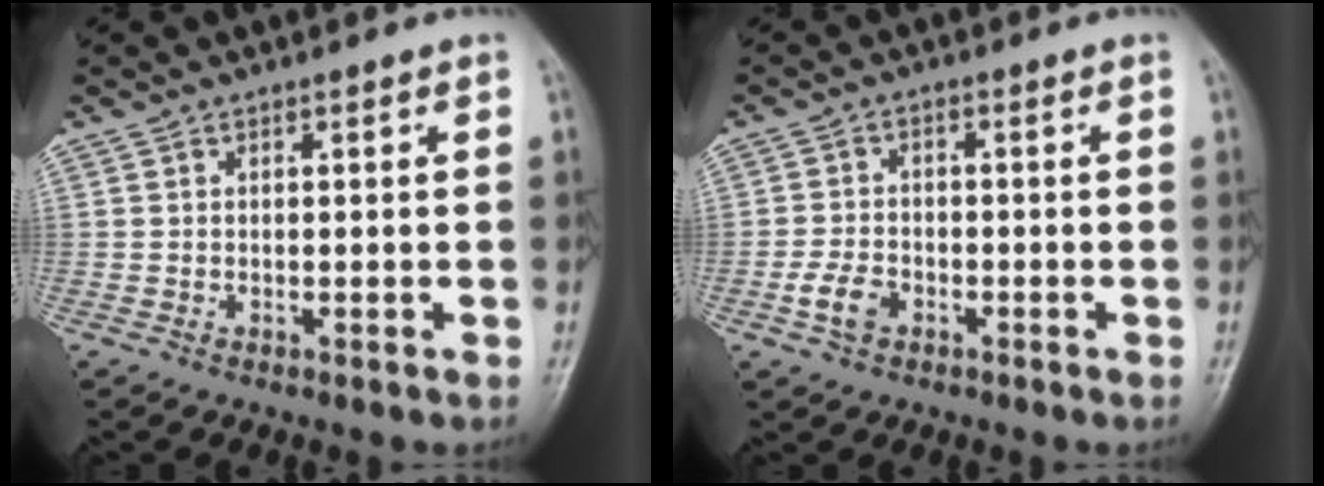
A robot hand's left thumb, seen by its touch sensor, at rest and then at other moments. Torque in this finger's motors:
{"motor_torque": [0.10, 0.28, 0.25, -0.03, 0.26]}